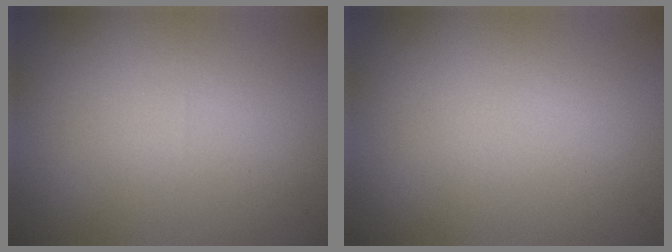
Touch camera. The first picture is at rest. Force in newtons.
{"total": 0.0}